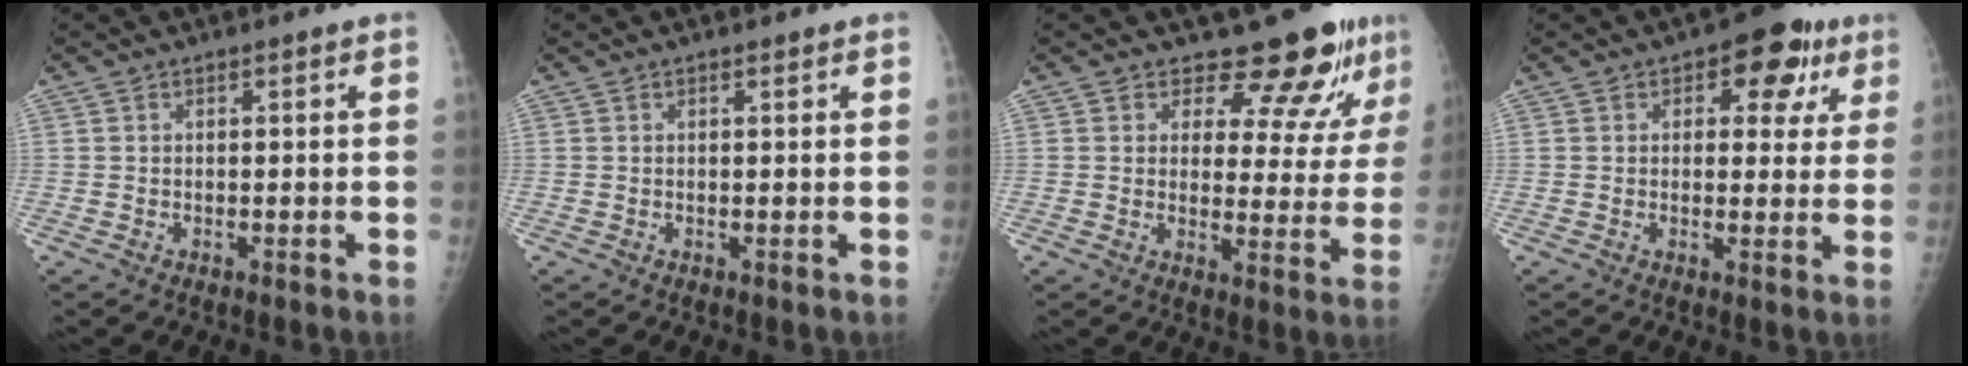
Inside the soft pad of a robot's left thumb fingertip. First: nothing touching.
{"total": 0.0}
{"total": 11.4, "force": [9.3, 4.5, 4.7], "torque": [-0.026, -0.075, 0.113]}
{"total": 9.0, "force": [3.9, 5.5, 6.0], "torque": [-0.021, -0.004, 0.039]}